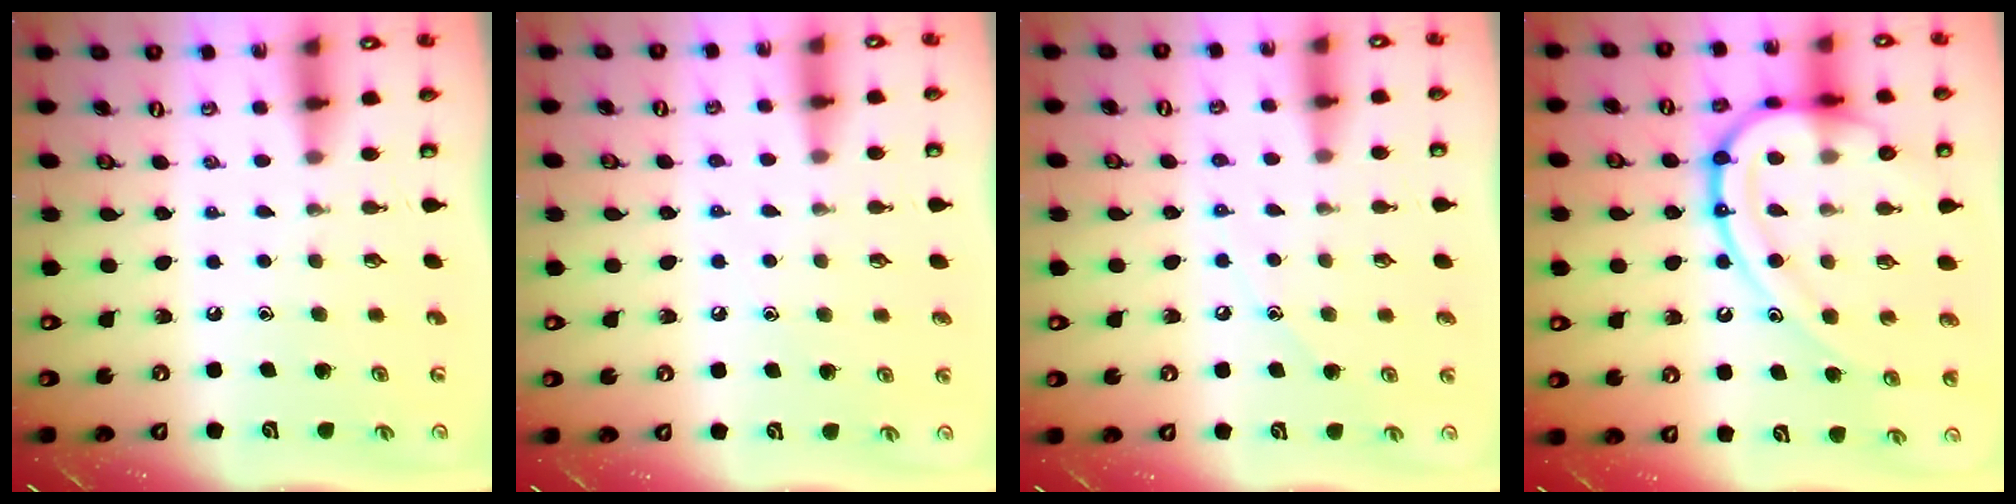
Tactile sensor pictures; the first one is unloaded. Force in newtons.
{"total": 3.5, "press": 3.5, "slide": 0.4}
{"total": 4.9, "press": 4.9, "slide": 0.2}
{"total": 21.2, "press": 21.2, "slide": 1.4}